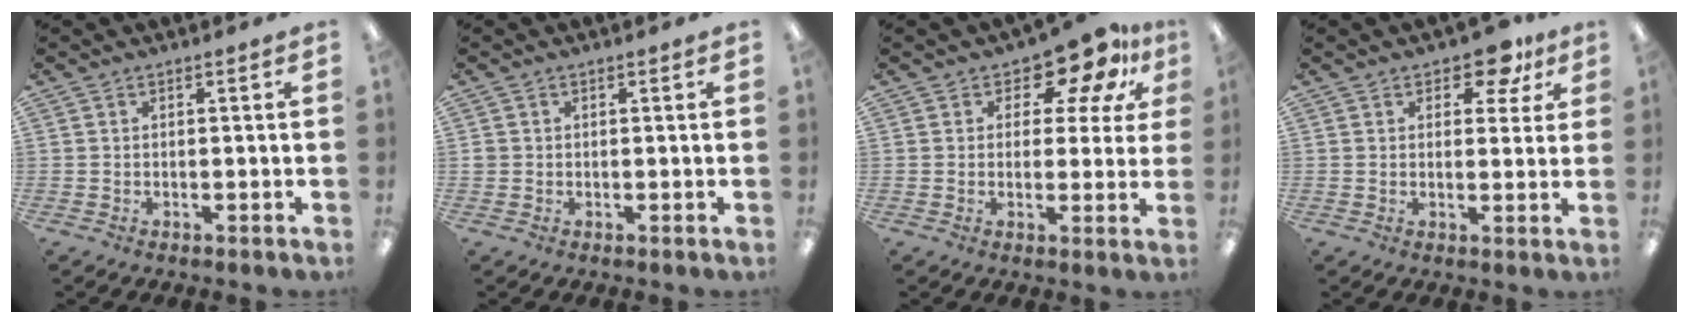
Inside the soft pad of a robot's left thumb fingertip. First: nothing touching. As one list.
[{"total": 1.0, "force": [0.0, 1.0, 0.2], "torque": [-0.004, 0.004, -0.002]}, {"total": 10.6, "force": [7.5, 5.1, 5.5], "torque": [-0.082, -0.051, 0.132]}, {"total": 7.5, "force": [4.8, 3.9, 4.3], "torque": [-0.039, -0.022, 0.078]}]